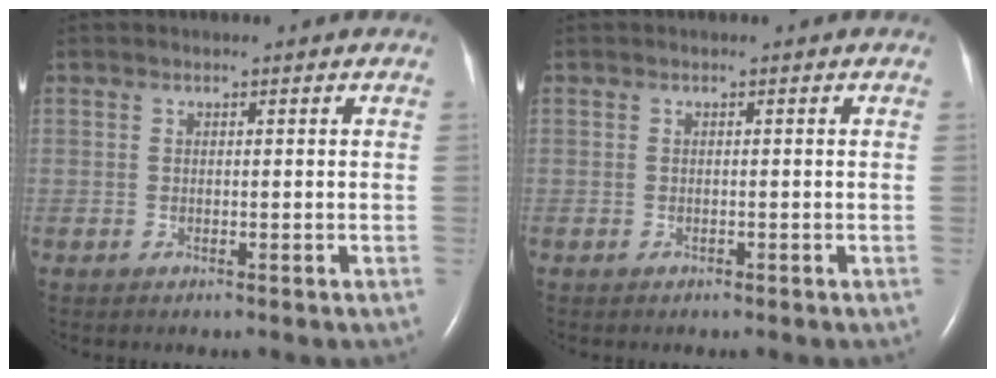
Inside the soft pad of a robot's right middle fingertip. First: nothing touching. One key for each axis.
{"total": 0.0}